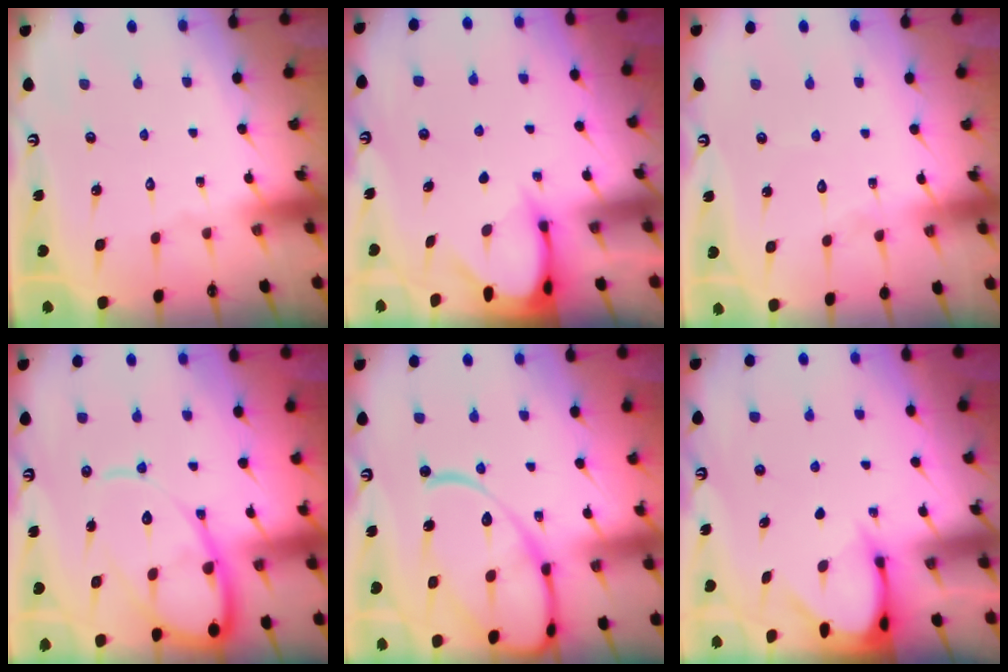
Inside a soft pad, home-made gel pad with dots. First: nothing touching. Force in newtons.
{"total": 3.5, "press": 3.5, "slide": 0.3}
{"total": 4.7, "press": 4.7, "slide": 0.5}
{"total": 14.8, "press": 14.7, "slide": 1.5}
{"total": 16.8, "press": 16.7, "slide": 1.7}
{"total": 3.4, "press": 3.3, "slide": 0.3}